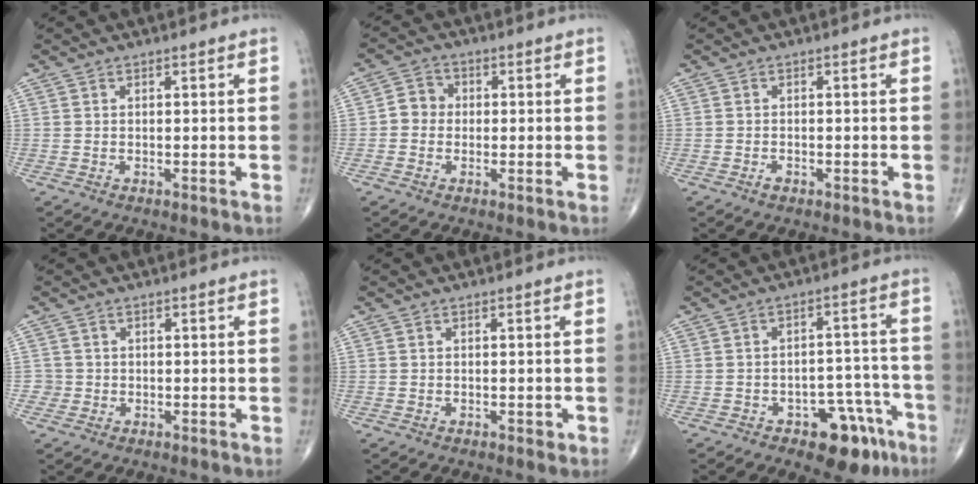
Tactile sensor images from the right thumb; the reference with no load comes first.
{"total": 4.0, "force": [-0.4, 3.6, 1.6], "torque": [-0.009, 0.013, -0.017]}
{"total": 1.1, "force": [-0.7, 0.6, 0.6], "torque": [-0.010, 0.002, -0.011]}
{"total": 1.8, "force": [-0.4, 1.7, -0.3], "torque": [0.020, 0.008, -0.013]}
{"total": 0.9, "force": [-0.3, 0.6, 0.6], "torque": [-0.009, -0.001, -0.005]}
{"total": 10.9, "force": [-6.3, 5.6, 7.0], "torque": [-0.051, 0.049, -0.079]}